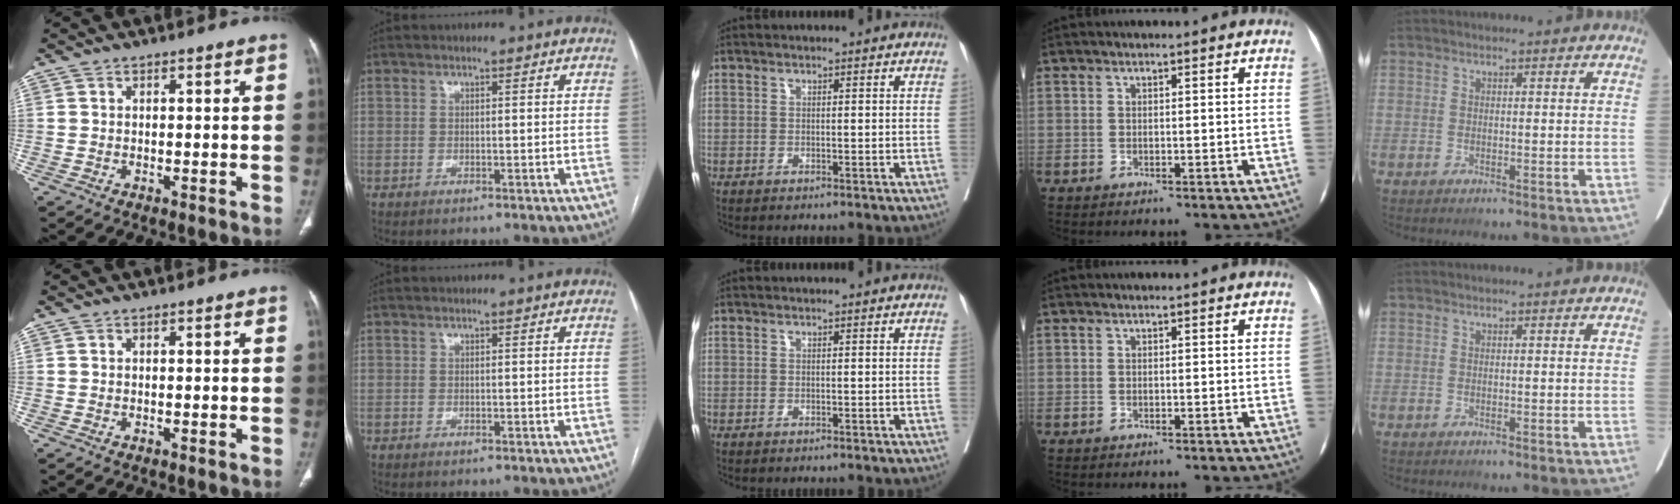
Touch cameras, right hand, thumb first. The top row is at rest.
{}